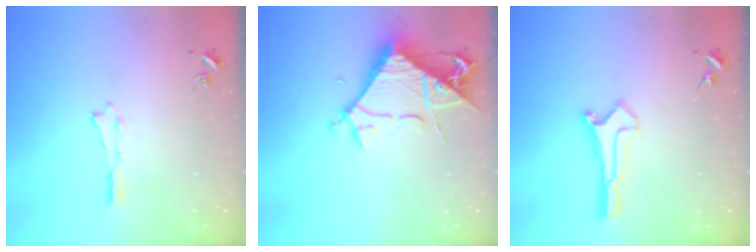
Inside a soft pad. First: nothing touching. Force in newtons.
{"total": 8.7, "press": 8.6, "slide": 1.1}
{"total": 0.0}